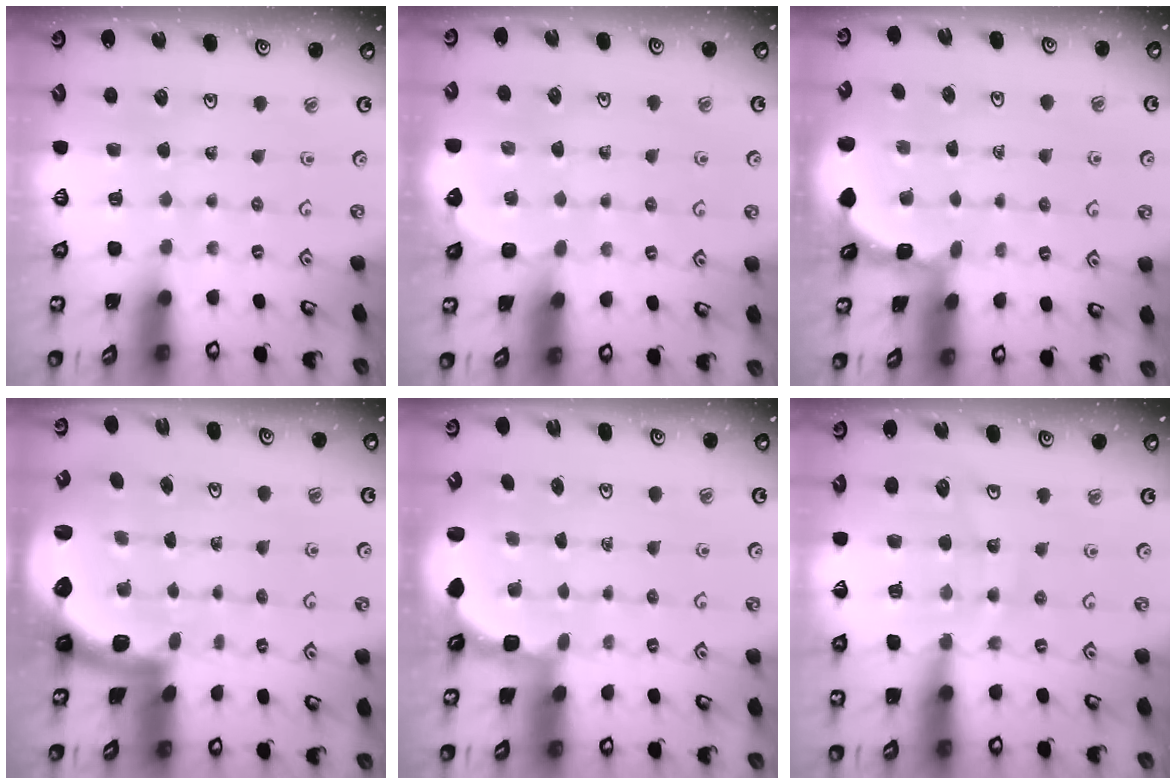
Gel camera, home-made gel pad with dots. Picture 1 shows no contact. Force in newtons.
{"total": 1.7, "press": 1.7, "slide": 0.1}
{"total": 1.9, "press": 1.9, "slide": 0.2}
{"total": 2.8, "press": 2.5, "slide": 1.4}
{"total": 3.0, "press": 2.6, "slide": 1.5}
{"total": 12.8, "press": 12.8, "slide": 1.5}